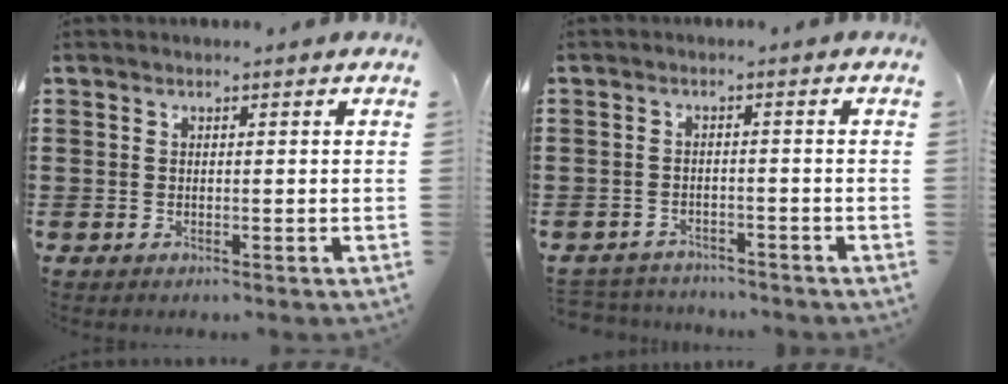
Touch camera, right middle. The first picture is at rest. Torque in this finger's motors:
{"motor_torque": [-0.24, -0.09, -0.18, -0.04]}